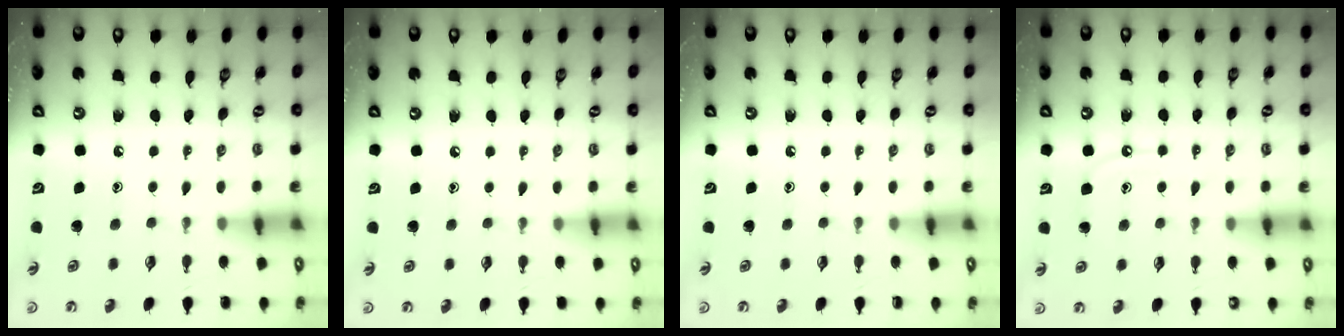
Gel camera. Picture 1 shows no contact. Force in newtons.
{"total": 0.0}
{"total": 0.0}
{"total": 6.0, "press": 5.9, "slide": 0.6}